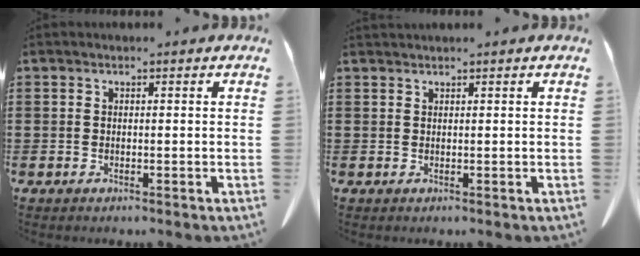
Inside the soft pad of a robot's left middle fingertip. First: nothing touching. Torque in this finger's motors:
{"motor_torque": [0.03, 0.00, 0.03, 0.03]}